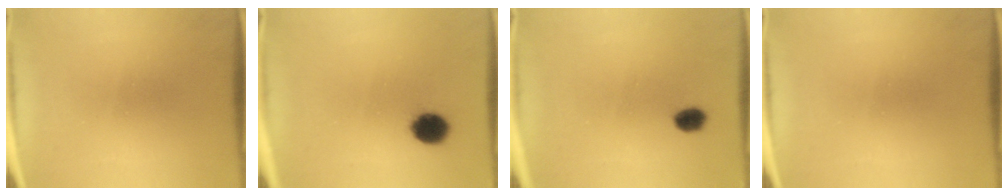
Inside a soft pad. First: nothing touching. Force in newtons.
{"total": 7.4}
{"total": 3.2}
{"total": 0.0}